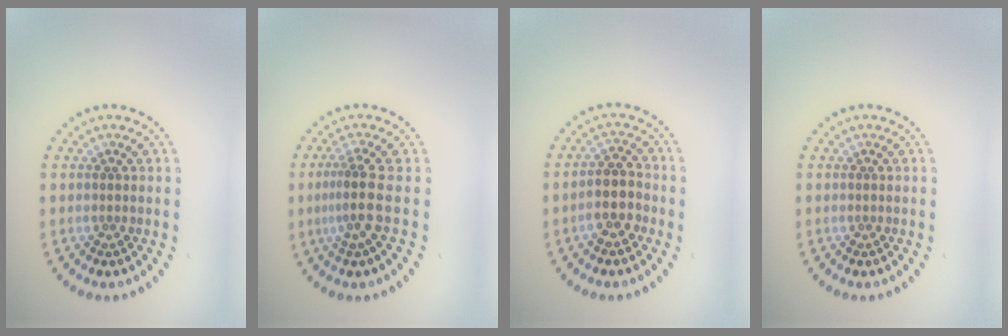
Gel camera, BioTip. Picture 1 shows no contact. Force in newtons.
{"total": 2.9, "press": 2.0, "slide": 2.1}
{"total": 3.0, "press": 2.8, "slide": 1.1}
{"total": 0.0}